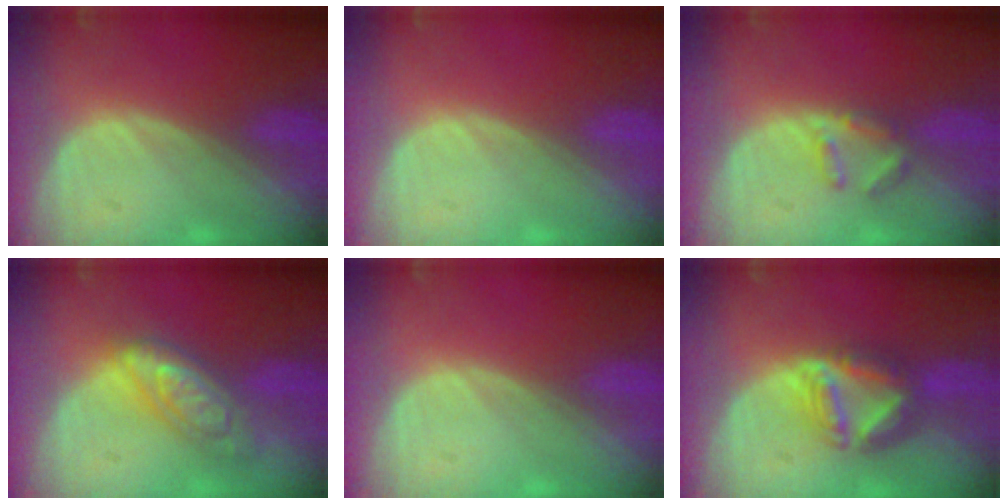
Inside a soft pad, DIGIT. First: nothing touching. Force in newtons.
{"total": 0.0}
{"total": 3.0, "press": 3.0, "slide": 0.4}
{"total": 7.5, "press": 7.5, "slide": 0.4}
{"total": 0.0}
{"total": 7.5, "press": 6.7, "slide": 3.5}